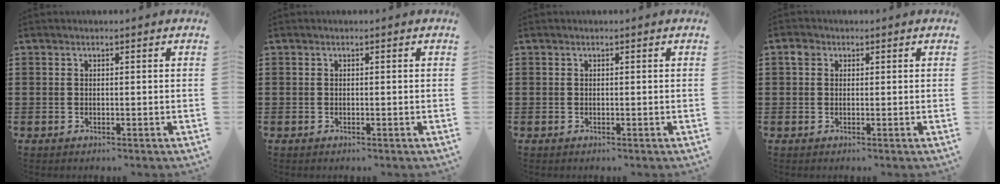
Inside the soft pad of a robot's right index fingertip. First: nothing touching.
{"total": 0.0}
{"total": 0.0}
{"total": 1.6, "force": [0.4, 1.4, 0.7], "torque": [-0.018, 0.006, 0.008]}